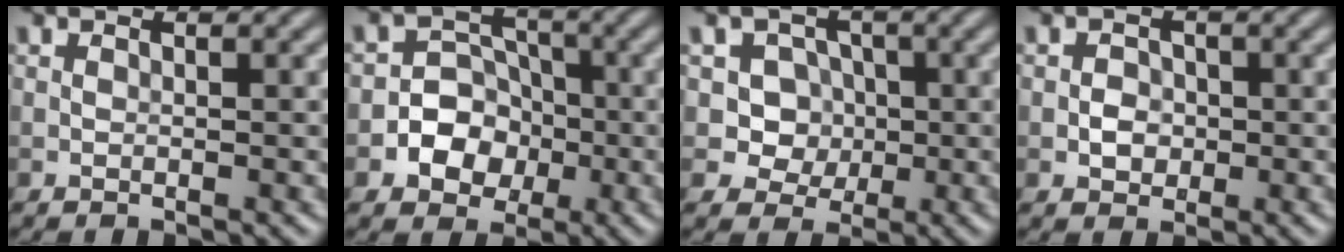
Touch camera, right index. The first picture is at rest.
{"total": 4.8, "force": [-1.5, 4.2, 1.9], "torque": [0.010, 0.009, -0.047]}
{"total": 4.2, "force": [0.3, 3.8, 1.7], "torque": [-0.008, 0.005, -0.003]}
{"total": 1.7, "force": [-0.3, 1.5, 0.8], "torque": [-0.009, 0.000, -0.008]}